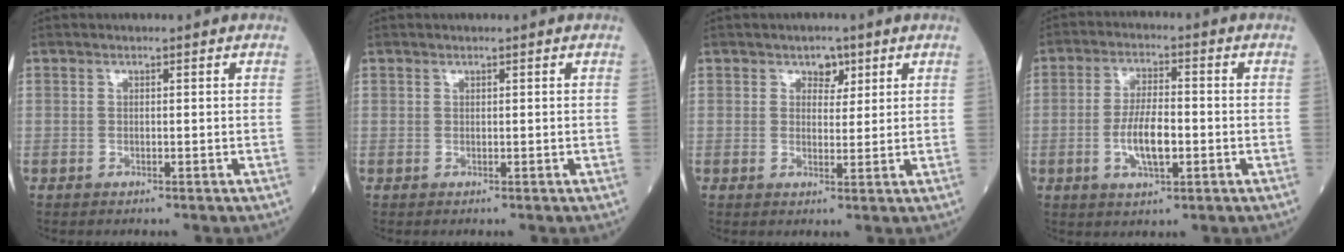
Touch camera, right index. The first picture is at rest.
{"total": 0.0}
{"total": 2.5, "force": [1.4, 1.7, 1.2], "torque": [-0.011, 0.002, 0.019]}
{"total": 7.2, "force": [-1.7, 2.2, 6.6], "torque": [-0.133, 0.002, -0.031]}